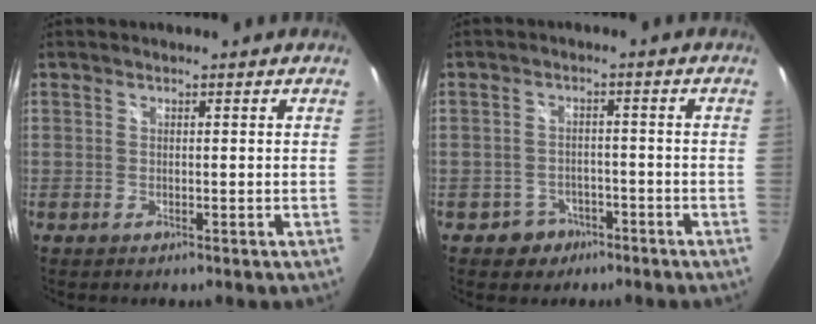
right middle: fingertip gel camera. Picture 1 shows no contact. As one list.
[{"total": 4.7, "force": [-2.9, 3.7, 0.5], "torque": [-0.023, 0.016, -0.035]}]